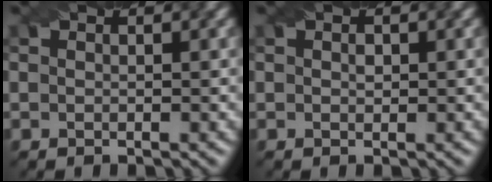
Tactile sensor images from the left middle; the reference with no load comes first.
{"total": 0.7, "force": [0.1, 0.5, 0.5], "torque": [-0.007, 0.000, 0.001]}